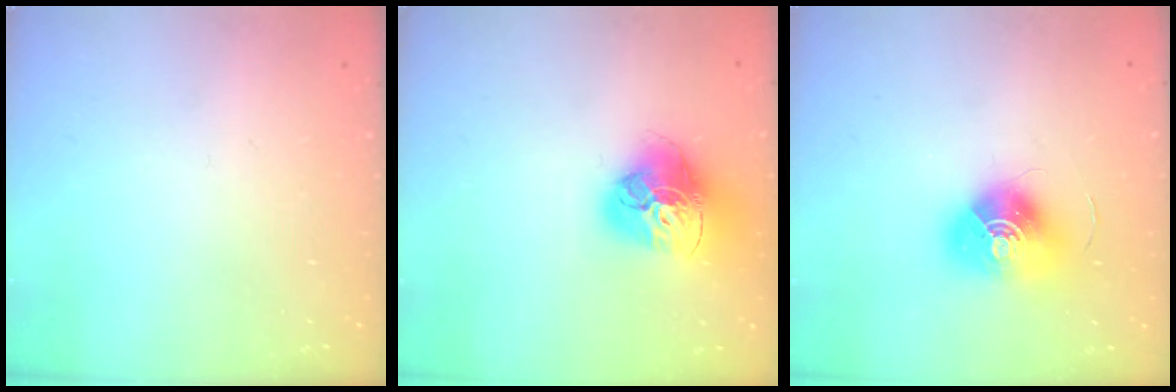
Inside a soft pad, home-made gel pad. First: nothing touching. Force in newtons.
{"total": 17.8, "press": 17.8, "slide": 1.6}
{"total": 14.4, "press": 14.4, "slide": 0.5}